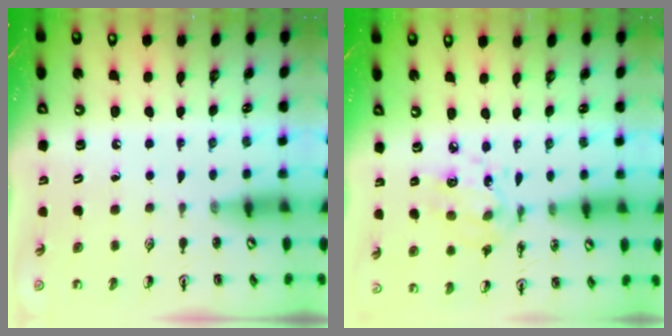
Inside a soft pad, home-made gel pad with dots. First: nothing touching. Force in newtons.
{"total": 9.3, "press": 9.3, "slide": 0.6}